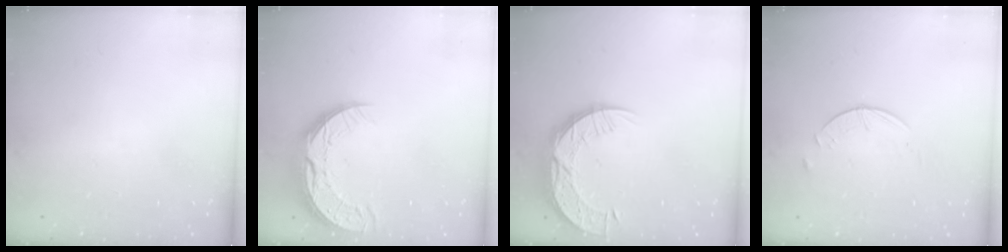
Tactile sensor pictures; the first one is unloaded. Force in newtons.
{"total": 15.1, "press": 15.1, "slide": 1.1}
{"total": 12.8, "press": 12.8, "slide": 0.9}
{"total": 2.6, "press": 2.5, "slide": 0.3}